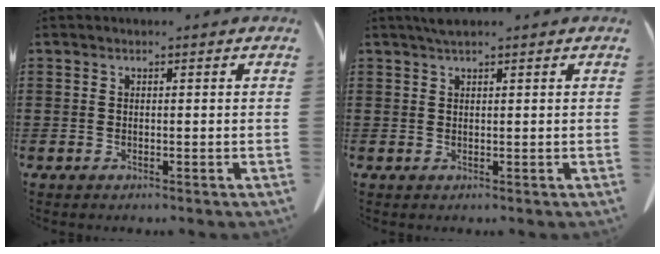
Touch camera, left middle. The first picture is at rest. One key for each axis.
{"total": 1.4, "fx": 1.0, "fy": 0.2, "fz": 0.9, "tx": -0.019, "ty": 0.001, "tz": 0.019}